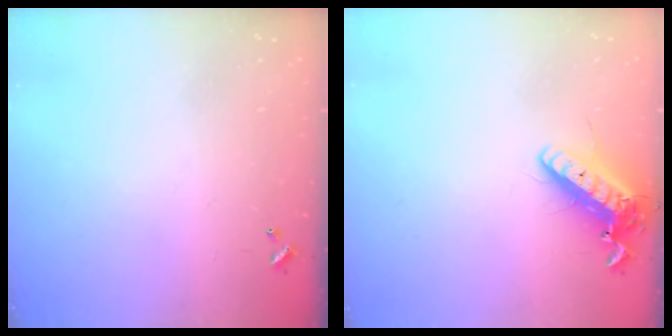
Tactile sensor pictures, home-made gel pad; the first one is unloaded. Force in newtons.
{"total": 14.8, "press": 14.5, "slide": 2.9}